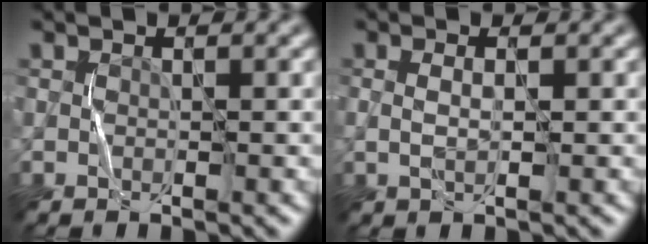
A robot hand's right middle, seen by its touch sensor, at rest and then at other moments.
{"total": 1.0, "force": [0.1, 0.2, 0.9], "torque": [-0.024, 0.000, 0.003]}